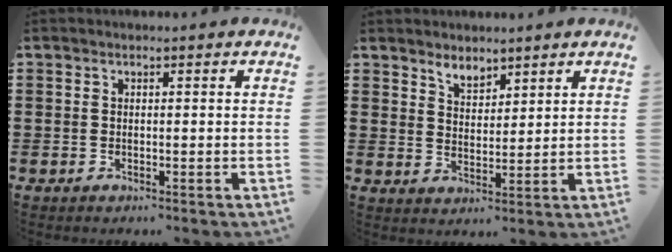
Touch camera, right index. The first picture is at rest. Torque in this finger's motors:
{"motor_torque": [0.00, 0.00, 0.04, 0.05]}